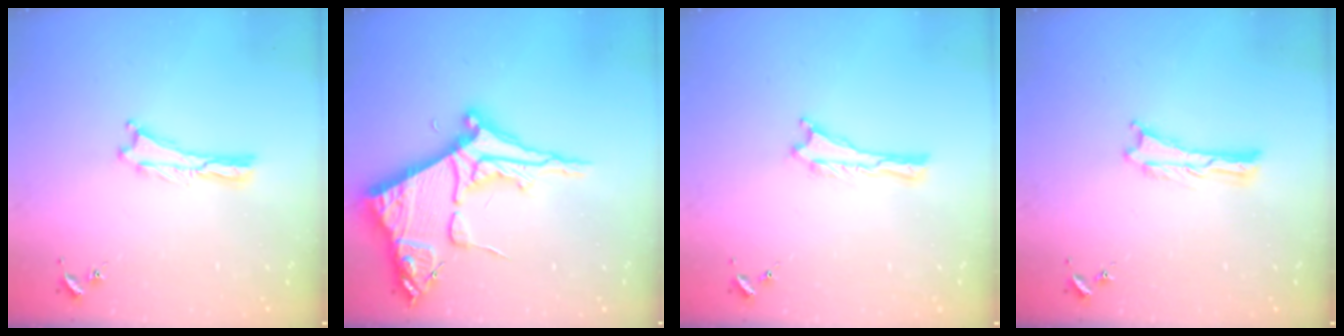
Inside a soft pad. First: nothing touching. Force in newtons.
{"total": 10.4, "press": 10.4, "slide": 1.1}
{"total": 0.0}
{"total": 0.0}